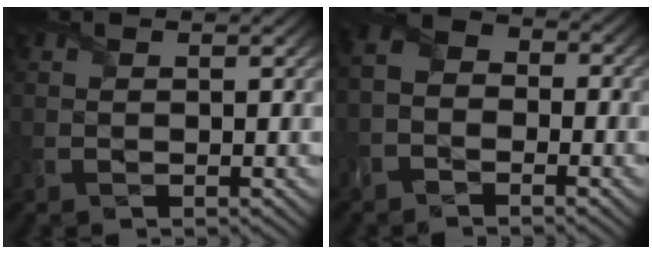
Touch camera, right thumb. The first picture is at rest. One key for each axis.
{"total": 4.3, "fx": -2.5, "fy": 2.9, "fz": 1.9, "tx": -0.039, "ty": 0.002, "tz": -0.056}